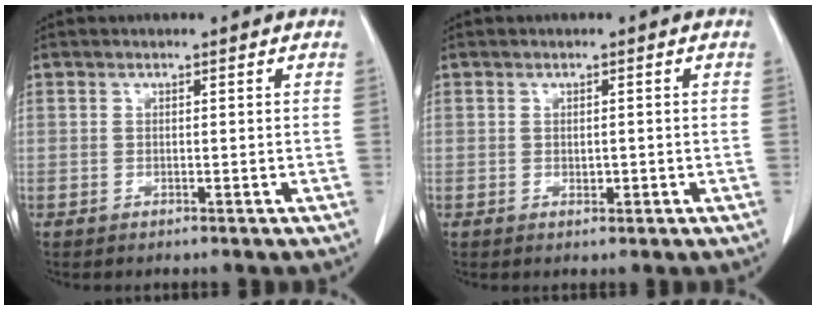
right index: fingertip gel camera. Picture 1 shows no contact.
{"total": 1.3, "force": [-0.2, 0.7, 1.1], "torque": [-0.016, -0.001, 0.000]}